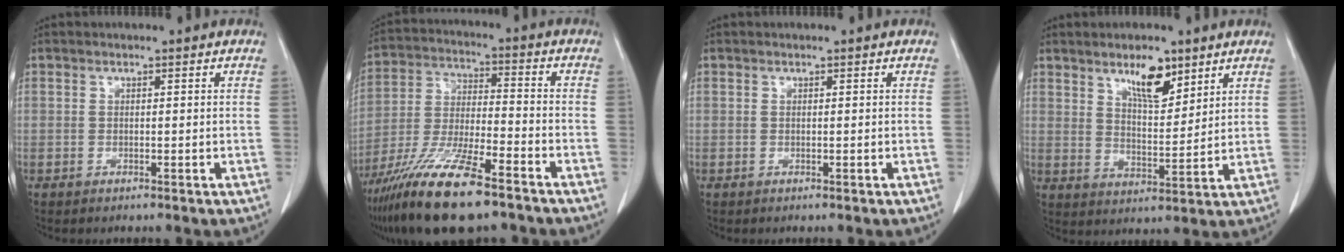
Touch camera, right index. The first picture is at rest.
{"total": 16.0, "force": [-11.1, 2.4, 11.2], "torque": [-0.237, -0.038, -0.205]}
{"total": 0.0}
{"total": 7.2, "force": [4.8, 2.4, 4.8], "torque": [-0.085, -0.002, 0.085]}